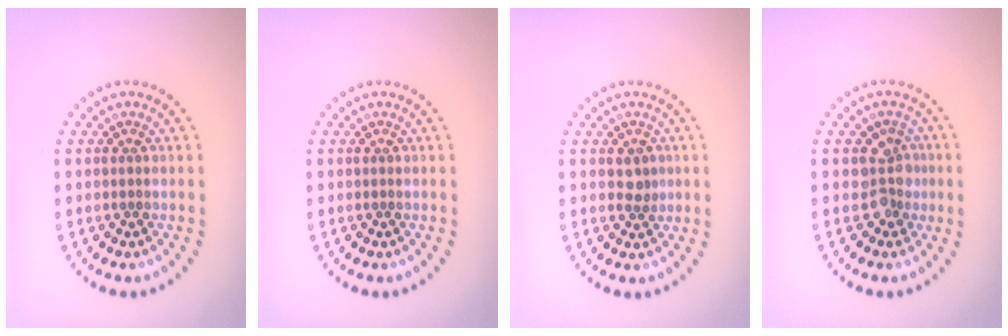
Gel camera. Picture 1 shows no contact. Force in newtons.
{"total": 0.0}
{"total": 1.5, "press": 1.4, "slide": 0.5}
{"total": 2.8, "press": 2.2, "slide": 1.6}